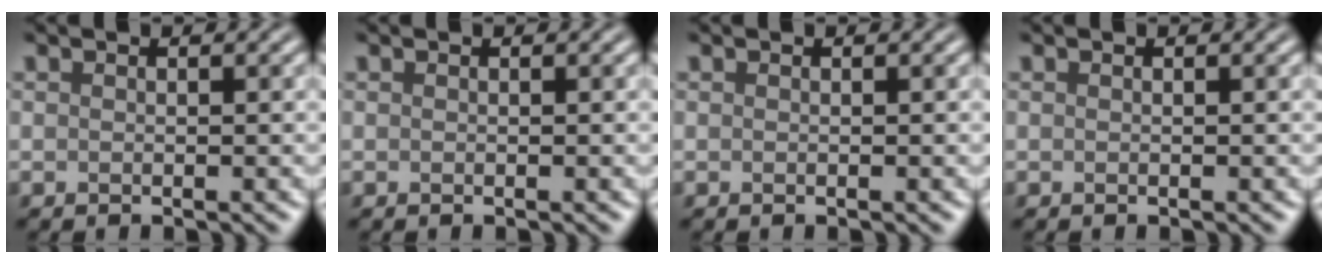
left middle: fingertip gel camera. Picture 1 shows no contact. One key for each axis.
{"total": 0.0}
{"total": 0.0}
{"total": 0.0}